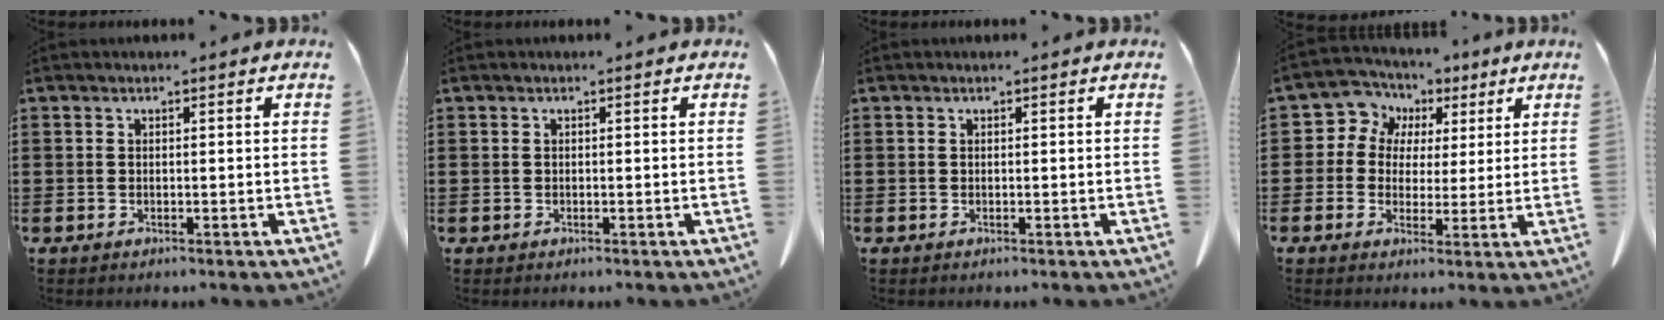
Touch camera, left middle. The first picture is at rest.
{"total": 0.0}
{"total": 0.0}
{"total": 6.1, "force": [2.6, 5.5, 0.4], "torque": [-0.051, -0.016, 0.042]}